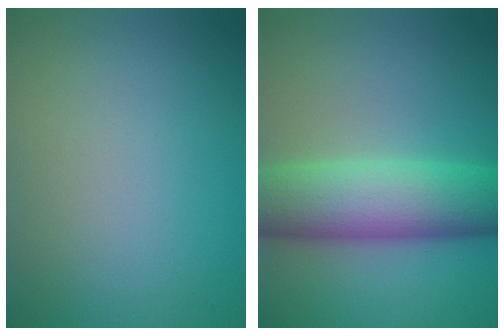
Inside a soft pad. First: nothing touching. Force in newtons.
{"total": 9.0, "press": 9.0, "slide": 0.2}